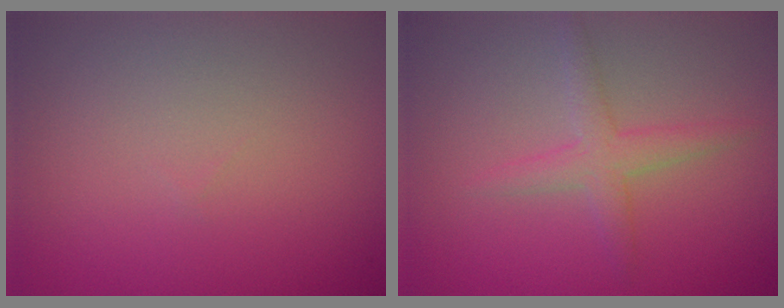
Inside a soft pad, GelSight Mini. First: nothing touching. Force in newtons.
{"total": 2.3, "press": 2.3, "slide": 0.1}